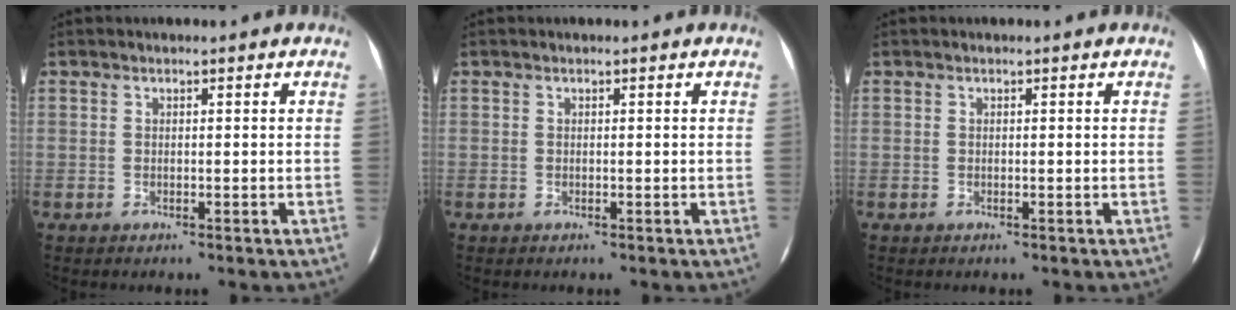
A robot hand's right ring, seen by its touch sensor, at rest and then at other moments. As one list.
[{"total": 0.0}, {"total": 0.0}]